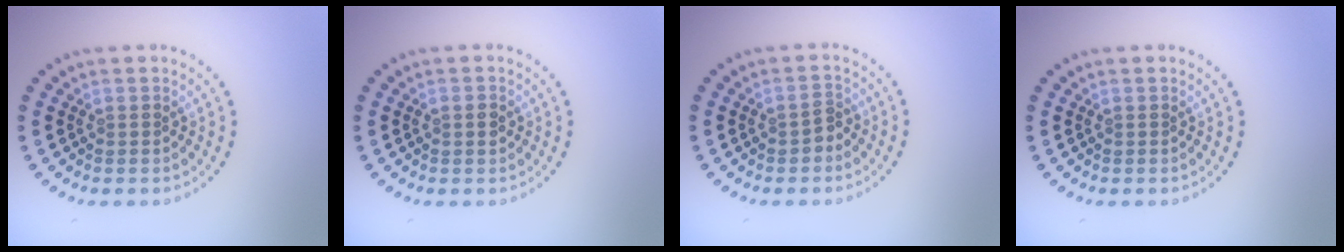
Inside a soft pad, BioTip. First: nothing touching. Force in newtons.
{"total": 1.4, "press": 1.4, "slide": 0.2}
{"total": 1.2, "press": 1.1, "slide": 0.4}
{"total": 0.0}